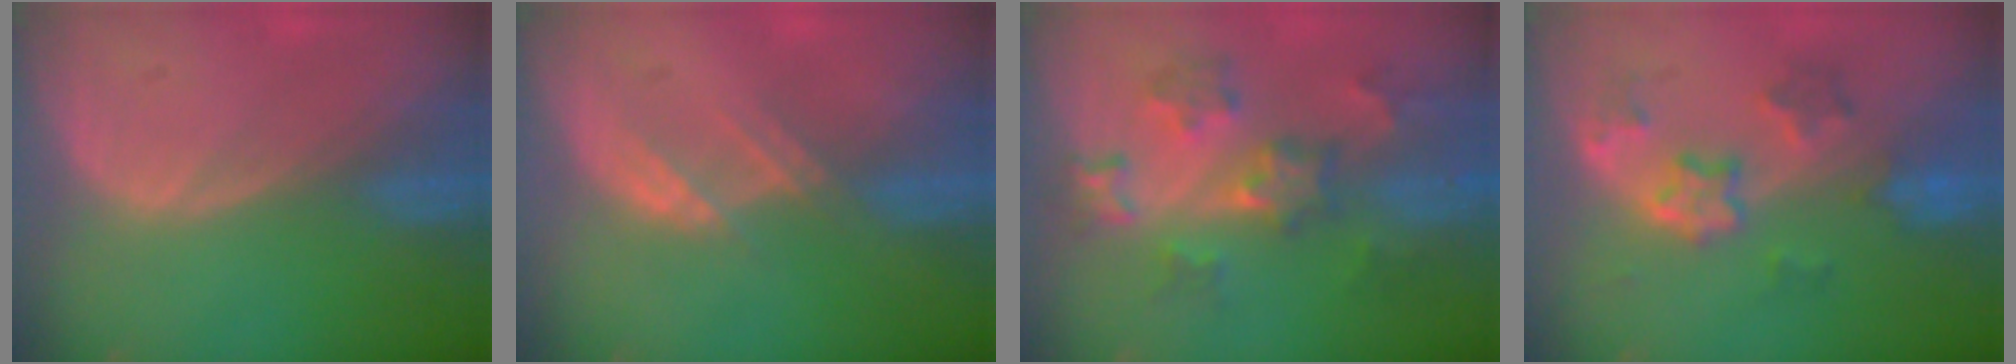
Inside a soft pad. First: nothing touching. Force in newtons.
{"total": 2.7, "press": 2.7, "slide": 0.3}
{"total": 7.7, "press": 7.6, "slide": 1.2}
{"total": 6.4, "press": 6.1, "slide": 1.7}